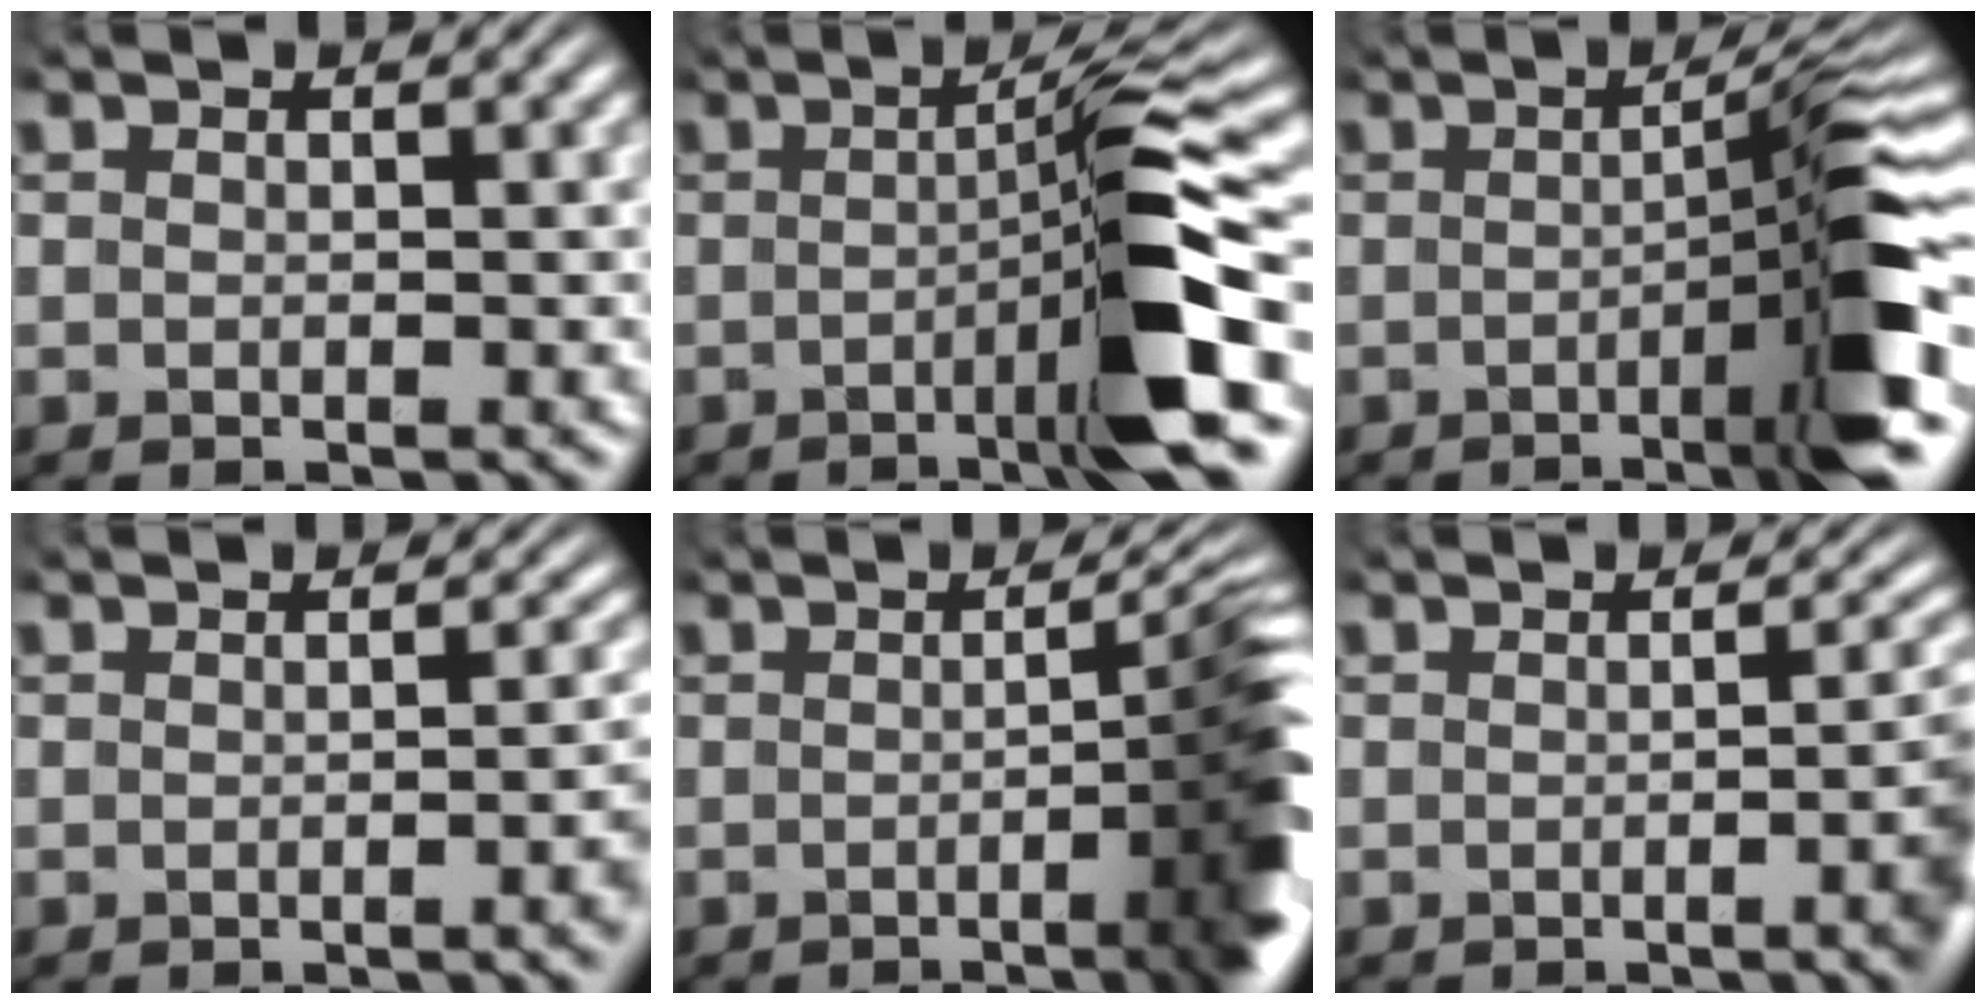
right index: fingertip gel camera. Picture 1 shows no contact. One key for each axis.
{"total": 7.2, "fx": -1.0, "fy": -0.2, "fz": 7.1, "tx": -0.105, "ty": 0.009, "tz": -0.015}
{"total": 7.7, "fx": -1.3, "fy": 0.5, "fz": 7.5, "tx": -0.102, "ty": 0.013, "tz": -0.023}
{"total": 2.2, "fx": -0.6, "fy": 0.2, "fz": 2.1, "tx": -0.022, "ty": 0.006, "tz": -0.011}
{"total": 8.1, "fx": -1.7, "fy": 1.5, "fz": 7.8, "tx": -0.068, "ty": 0.007, "tz": -0.031}
{"total": 4.1, "fx": -1.0, "fy": 0.9, "fz": 3.8, "tx": -0.036, "ty": 0.003, "tz": -0.017}